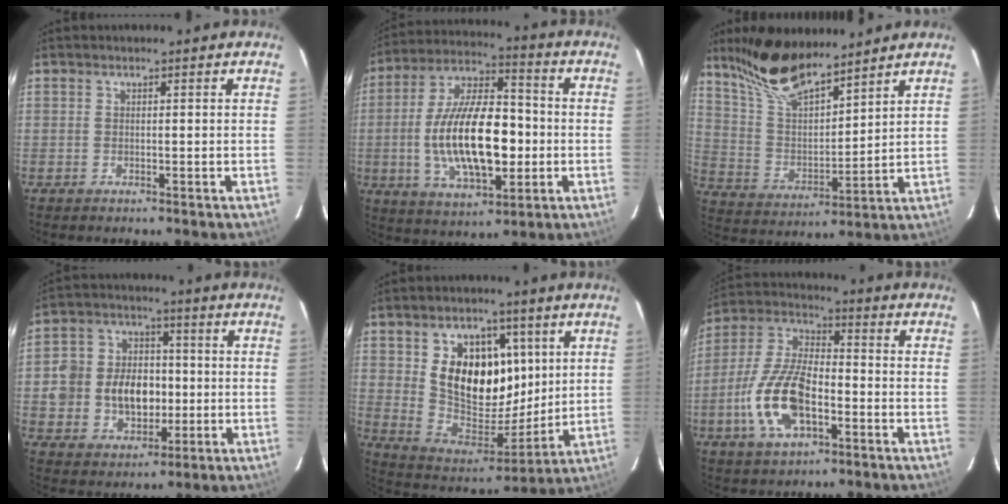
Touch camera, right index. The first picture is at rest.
{"total": 19.8, "force": [-2.7, 8.7, 17.6], "torque": [-0.336, 0.007, -0.040]}
{"total": 15.7, "force": [12.7, 4.6, 8.0], "torque": [-0.159, 0.013, 0.249]}
{"total": 12.3, "force": [-0.9, 10.5, 6.3], "torque": [-0.152, 0.029, -0.005]}
{"total": 17.6, "force": [5.3, 11.8, 11.9], "torque": [-0.221, 0.000, 0.108]}
{"total": 14.8, "force": [-5.1, 7.0, 12.1], "torque": [-0.260, 0.004, -0.094]}